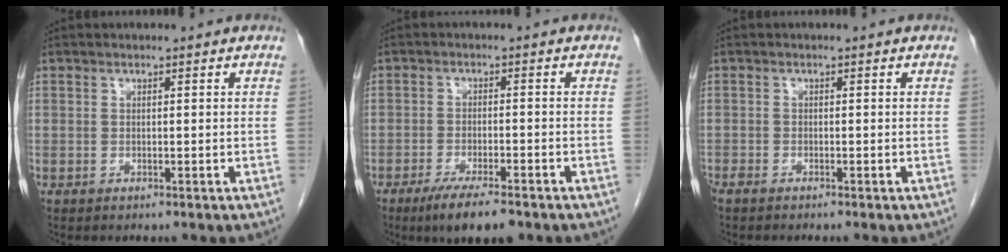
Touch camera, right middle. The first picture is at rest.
{"total": 7.4, "force": [-5.3, 1.2, 5.1], "torque": [-0.085, -0.015, -0.082]}
{"total": 1.8, "force": [-1.6, 0.3, 0.7], "torque": [-0.018, -0.004, -0.026]}